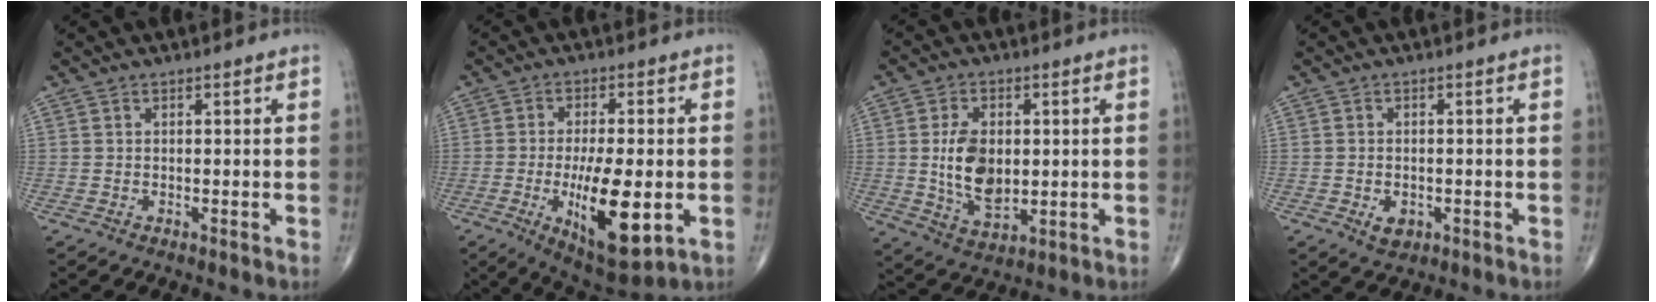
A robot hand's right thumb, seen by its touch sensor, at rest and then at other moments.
{"total": 15.0, "force": [-3.4, 5.4, 13.6], "torque": [-0.215, -0.013, -0.043]}
{"total": 10.9, "force": [0.5, 6.6, 8.6], "torque": [-0.142, -0.012, 0.019]}
{"total": 3.0, "force": [-1.0, 2.1, 1.9], "torque": [-0.022, 0.000, -0.009]}